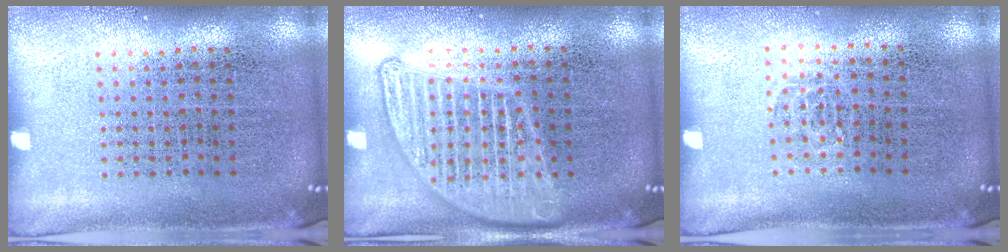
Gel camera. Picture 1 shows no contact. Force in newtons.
{"total": 2.1, "press": 2.1, "slide": 0.2}
{"total": 0.5, "press": 0.4, "slide": 0.3}